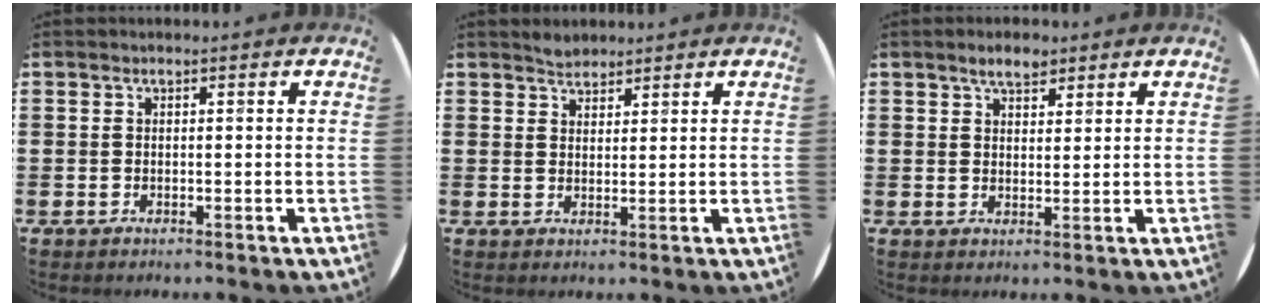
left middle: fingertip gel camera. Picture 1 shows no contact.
{"total": 2.1, "force": [2.0, 0.6, 0.0], "torque": [-0.002, 0.005, 0.039]}
{"total": 3.2, "force": [2.5, 1.4, 1.3], "torque": [-0.020, 0.003, 0.045]}